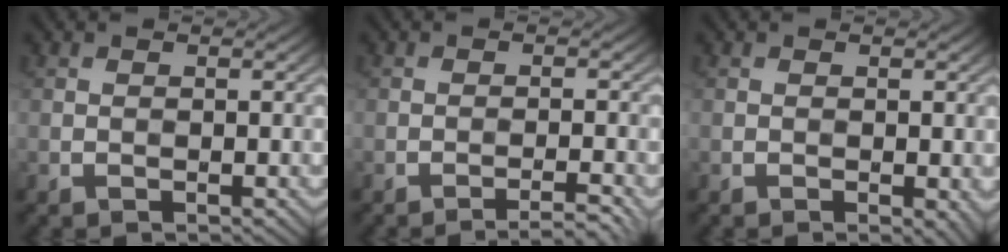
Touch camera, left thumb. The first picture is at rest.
{"total": 2.9, "force": [-2.2, 0.2, 1.9], "torque": [-0.025, 0.010, -0.041]}
{"total": 1.4, "force": [-0.4, 0.6, 1.2], "torque": [-0.019, -0.008, -0.005]}